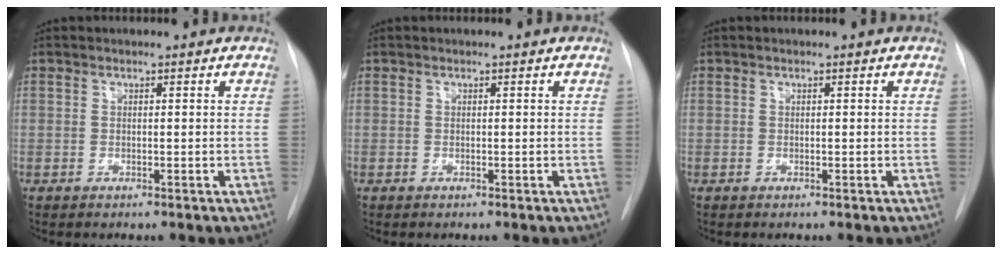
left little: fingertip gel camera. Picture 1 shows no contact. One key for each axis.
{"total": 0.0}
{"total": 0.0}